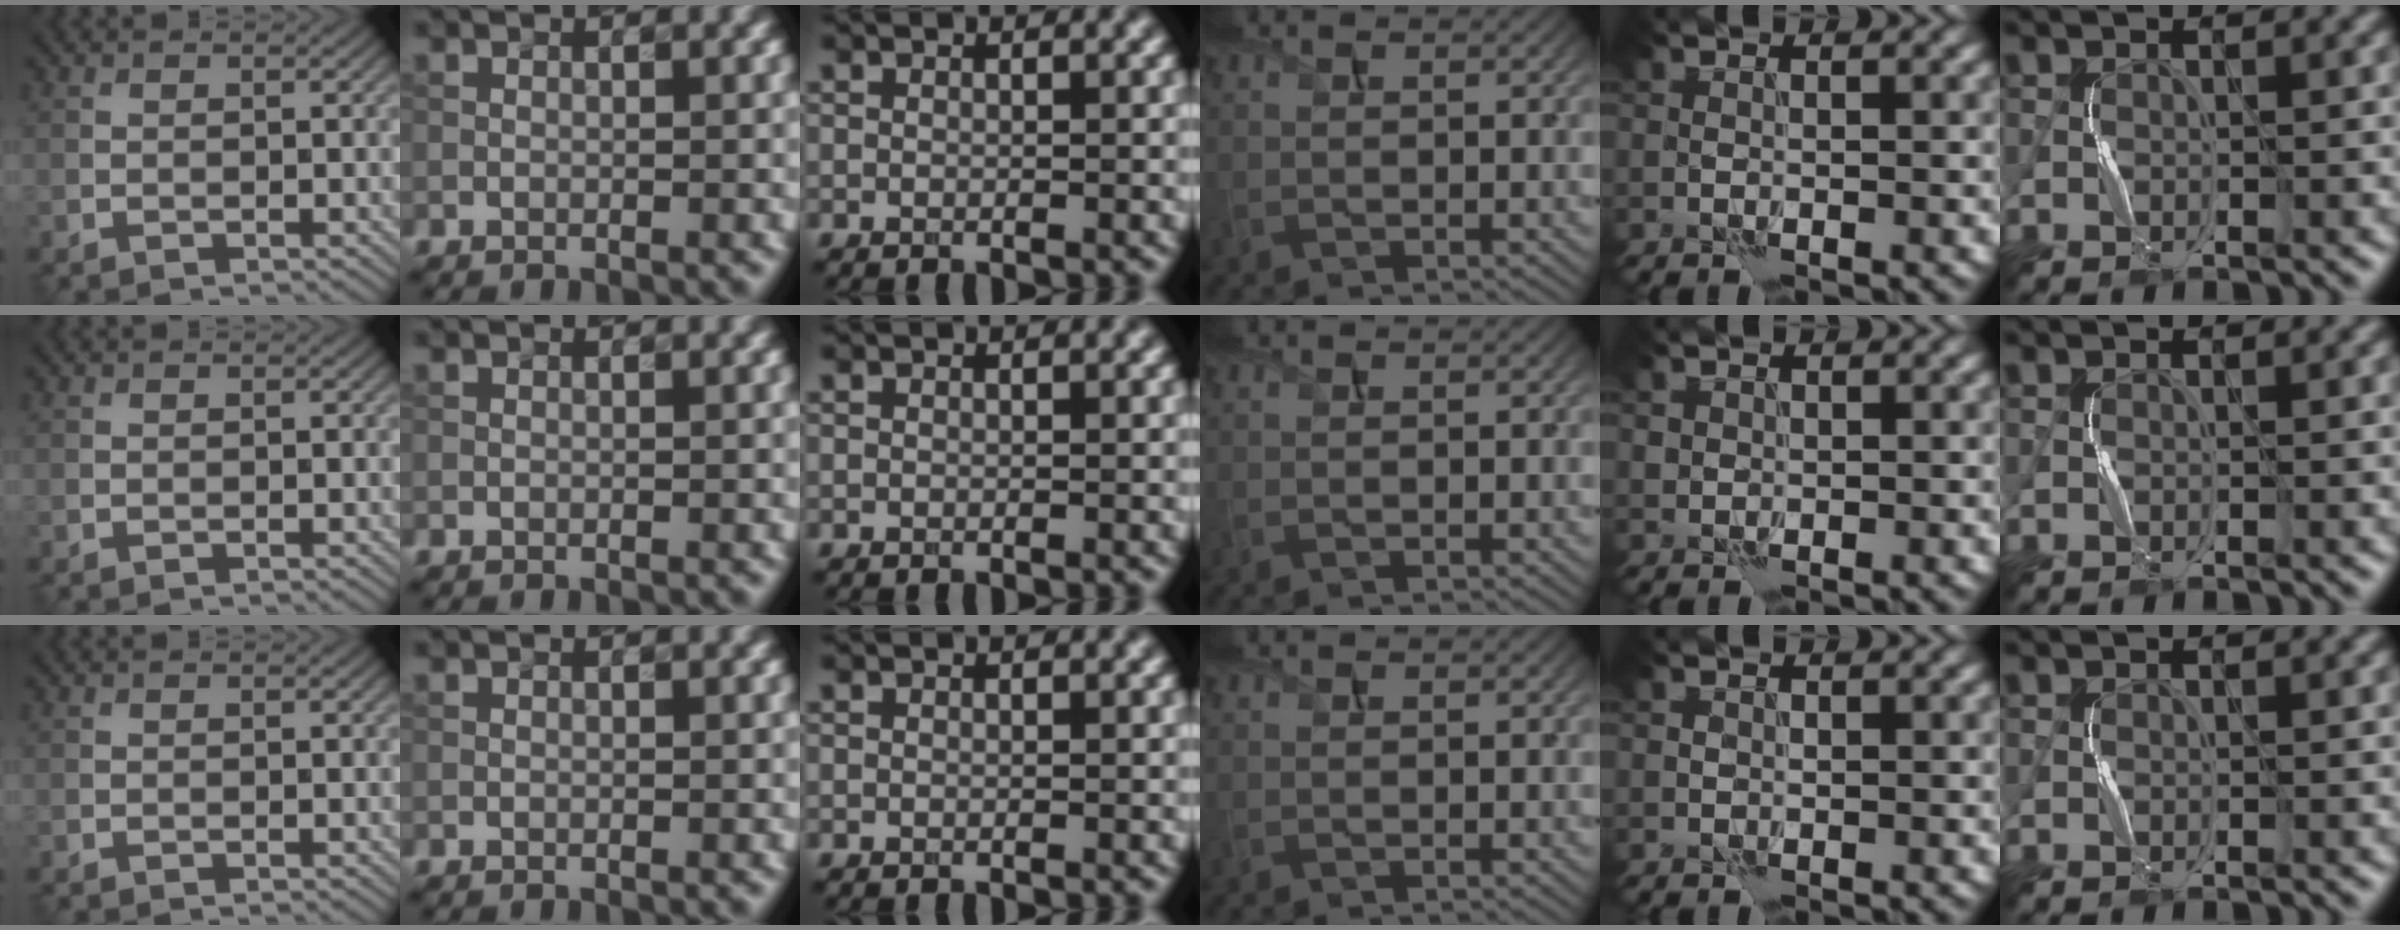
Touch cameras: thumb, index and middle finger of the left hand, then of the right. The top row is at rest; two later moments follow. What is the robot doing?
{"motion": "press", "object": "toy piano key"}